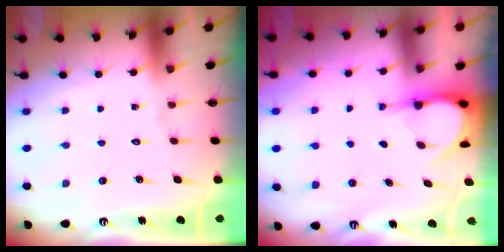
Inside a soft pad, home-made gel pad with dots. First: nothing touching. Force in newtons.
{"total": 4.0, "press": 4.0, "slide": 0.3}